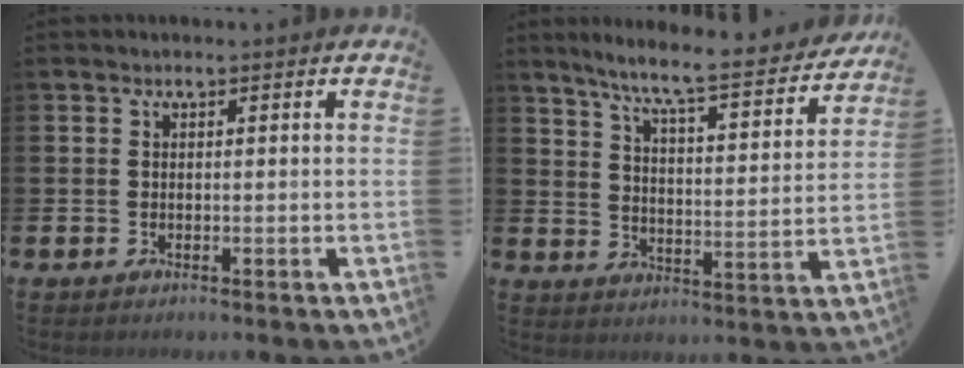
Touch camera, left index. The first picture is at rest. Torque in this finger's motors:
{"motor_torque": [0.03, -0.47, 0.55, 0.18]}